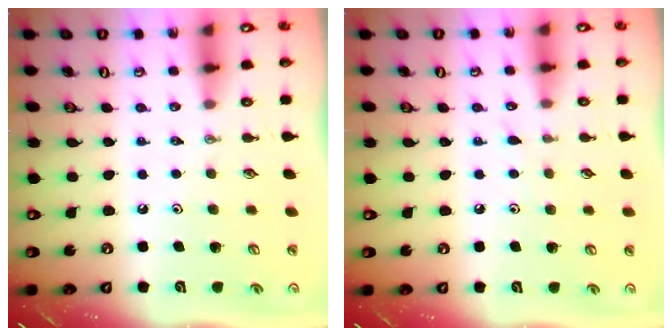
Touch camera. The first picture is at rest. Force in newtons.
{"total": 3.7, "press": 3.7, "slide": 0.4}